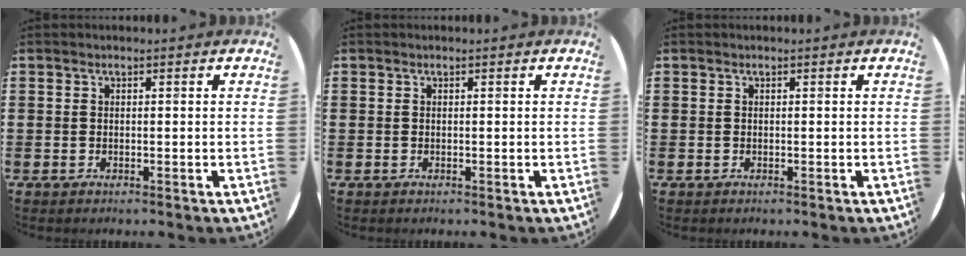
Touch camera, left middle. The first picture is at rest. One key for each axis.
{"total": 0.0}
{"total": 0.0}